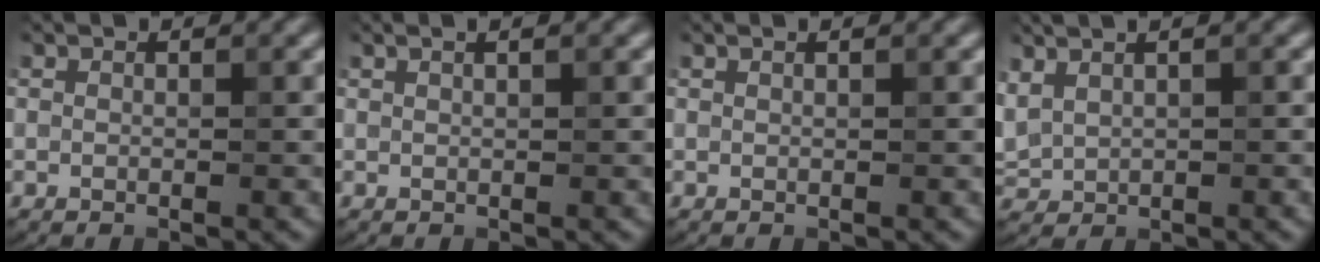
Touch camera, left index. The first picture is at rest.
{"total": 1.9, "force": [1.1, 0.6, 1.3], "torque": [-0.007, -0.003, 0.004]}
{"total": 0.6, "force": [0.4, 0.0, 0.4], "torque": [-0.006, 0.000, 0.004]}
{"total": 2.7, "force": [1.8, 1.3, 1.6], "torque": [-0.044, 0.010, 0.044]}